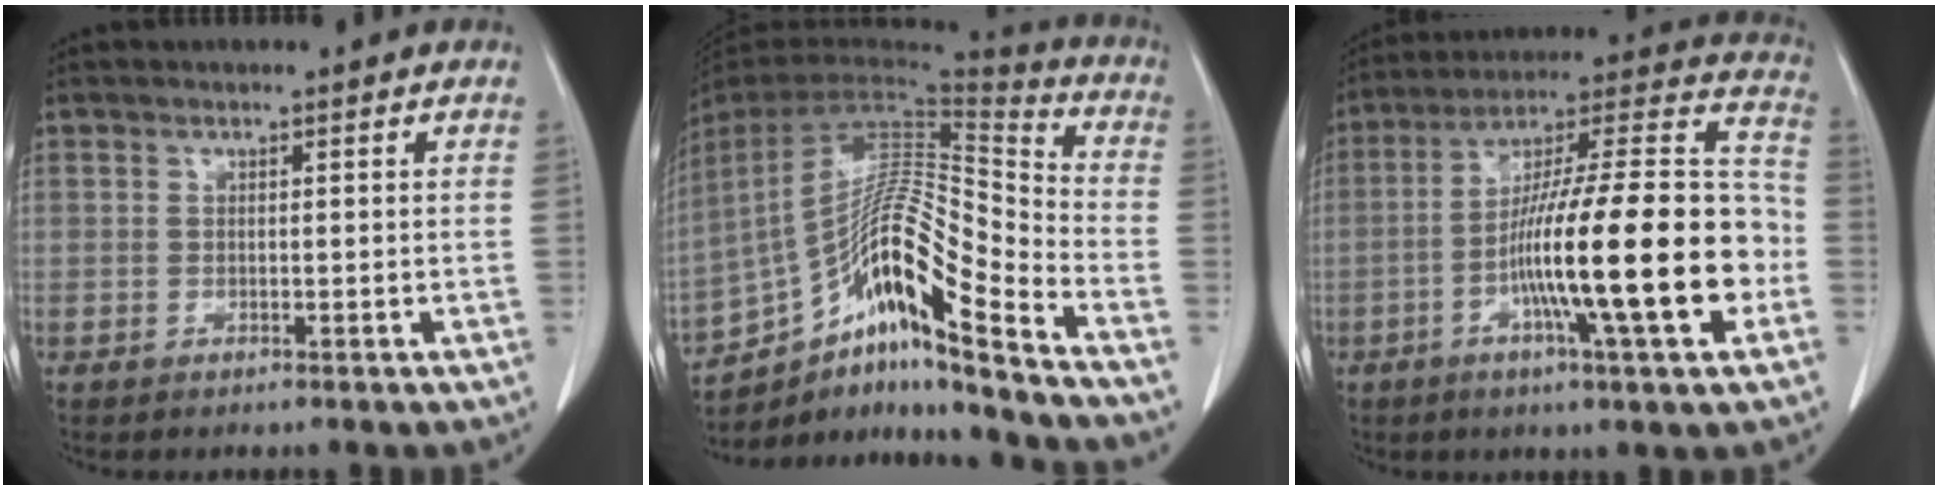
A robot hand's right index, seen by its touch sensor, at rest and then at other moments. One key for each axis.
{"total": 20.1, "fx": -13.0, "fy": 1.0, "fz": 15.4, "tx": -0.282, "ty": 0.012, "tz": -0.234}
{"total": 23.7, "fx": -6.1, "fy": 1.8, "fz": 22.8, "tx": -0.339, "ty": 0.002, "tz": -0.104}